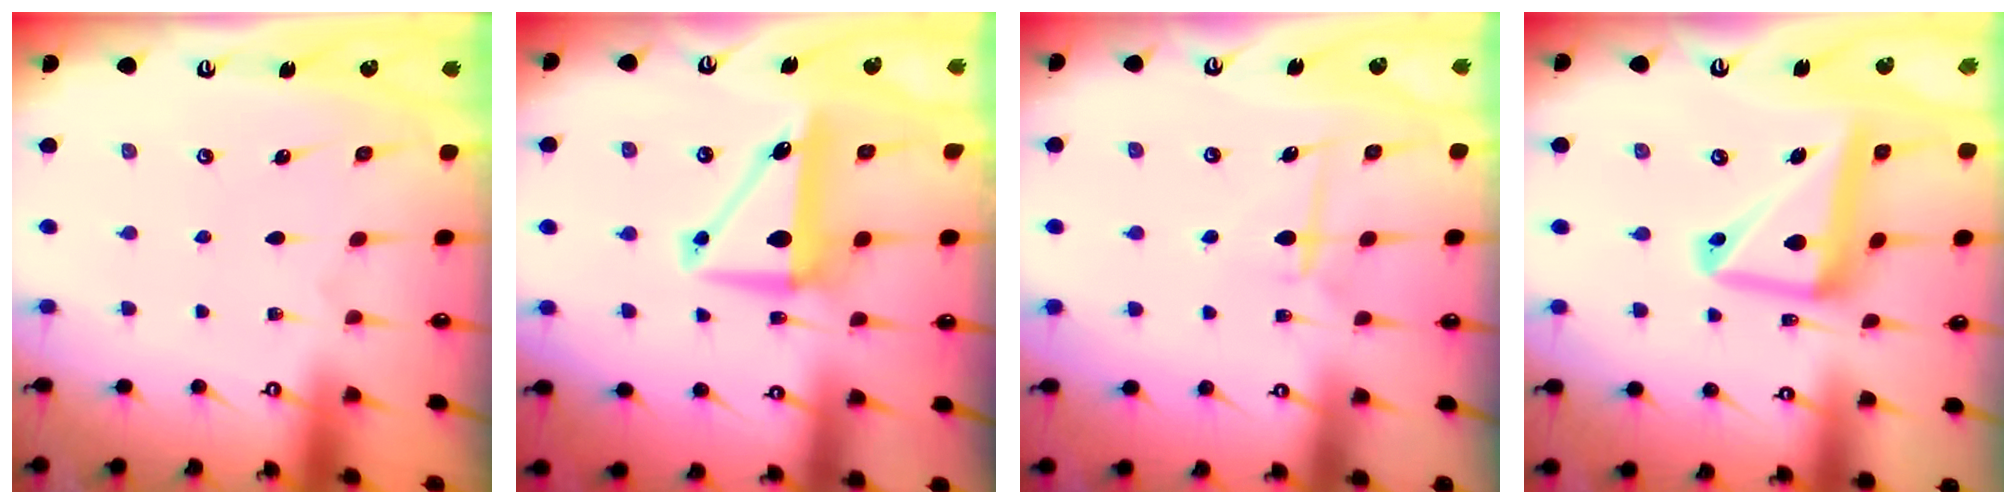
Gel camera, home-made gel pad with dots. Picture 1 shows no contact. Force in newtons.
{"total": 9.1, "press": 9.0, "slide": 1.6}
{"total": 7.0, "press": 6.9, "slide": 0.8}
{"total": 15.4, "press": 15.3, "slide": 1.4}